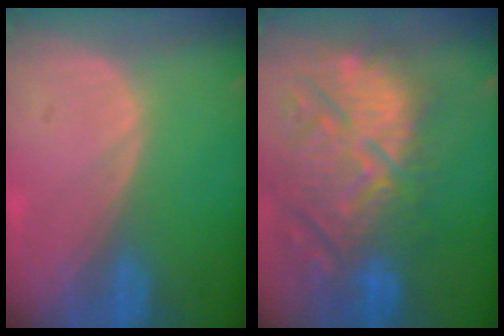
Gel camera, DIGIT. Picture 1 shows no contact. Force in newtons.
{"total": 13.8, "press": 12.6, "slide": 5.6}